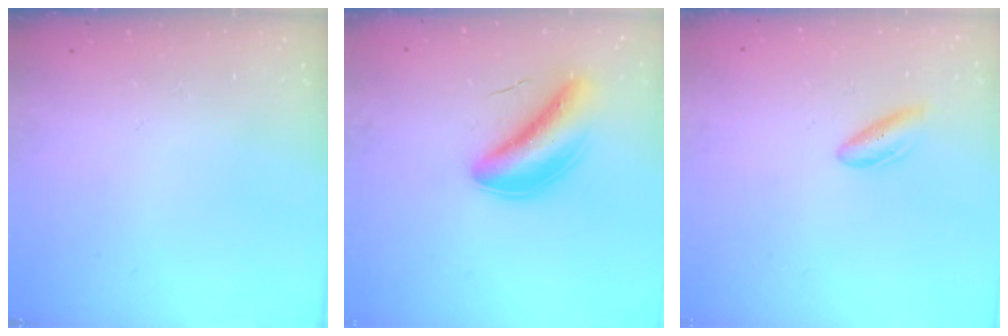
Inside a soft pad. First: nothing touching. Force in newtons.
{"total": 6.6, "press": 6.4, "slide": 1.6}
{"total": 4.8, "press": 4.7, "slide": 1.2}